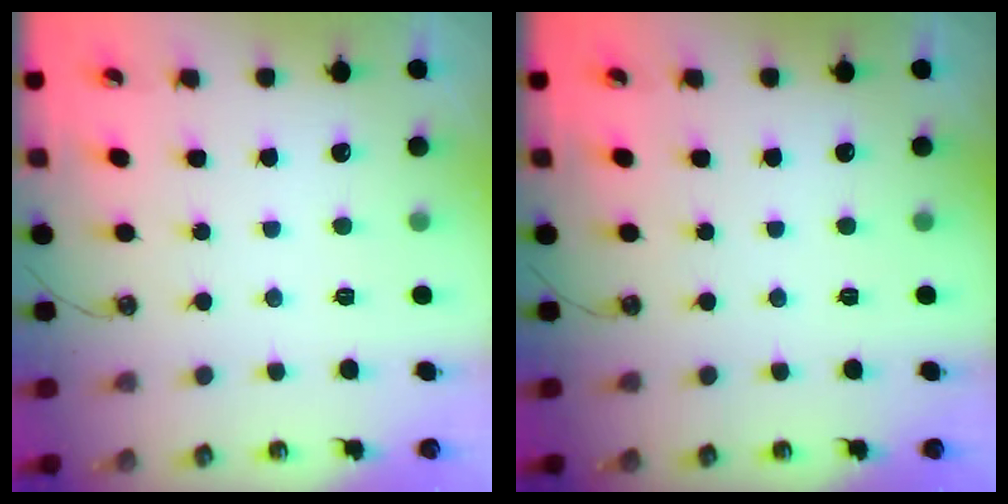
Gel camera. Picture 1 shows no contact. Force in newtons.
{"total": 0.0}